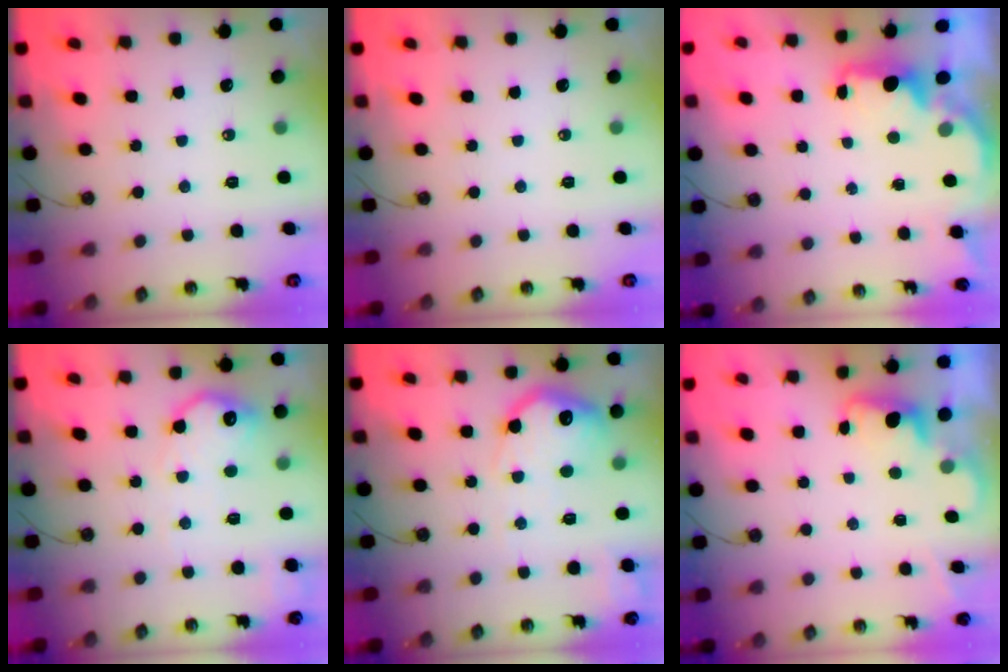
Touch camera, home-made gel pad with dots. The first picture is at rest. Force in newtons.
{"total": 0.0}
{"total": 2.4, "press": 2.3, "slide": 0.8}
{"total": 12.7, "press": 12.7, "slide": 0.5}
{"total": 18.3, "press": 18.3, "slide": 1.3}
{"total": 2.0, "press": 1.8, "slide": 0.9}